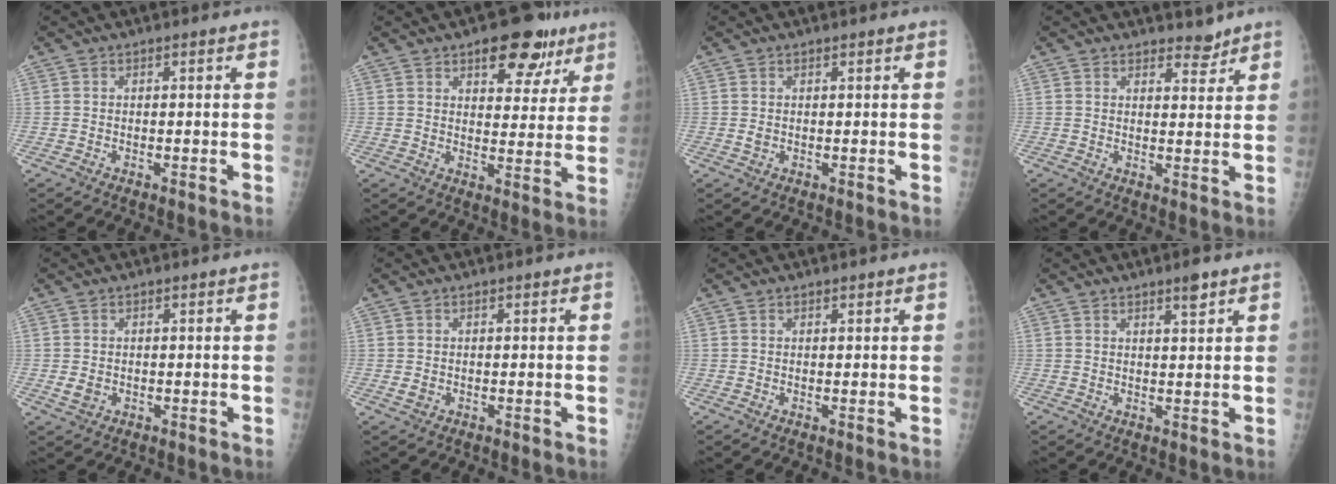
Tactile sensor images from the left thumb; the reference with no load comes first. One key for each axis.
{"total": 11.5, "fx": 6.9, "fy": 6.0, "fz": 7.0, "tx": -0.044, "ty": -0.029, "tz": 0.092}
{"total": 0.9, "fx": 0.3, "fy": 0.7, "fz": 0.5, "tx": -0.004, "ty": -0.002, "tz": 0.007}
{"total": 3.0, "fx": 2.7, "fy": 1.3, "fz": 0.6, "tx": 0.009, "ty": -0.021, "tz": 0.038}
{"total": 1.9, "fx": 0.0, "fy": 1.5, "fz": 1.1, "tx": -0.017, "ty": -0.003, "tz": 0.006}
{"total": 1.1, "fx": 0.1, "fy": 0.9, "fz": 0.6, "tx": -0.009, "ty": -0.001, "tz": 0.006}
{"total": 0.6, "fx": 0.5, "fy": 0.2, "fz": 0.2, "tx": -0.003, "ty": -0.004, "tz": 0.009}
{"total": 2.9, "fx": 2.0, "fy": 0.4, "fz": 1.9, "tx": -0.026, "ty": -0.015, "tz": 0.032}